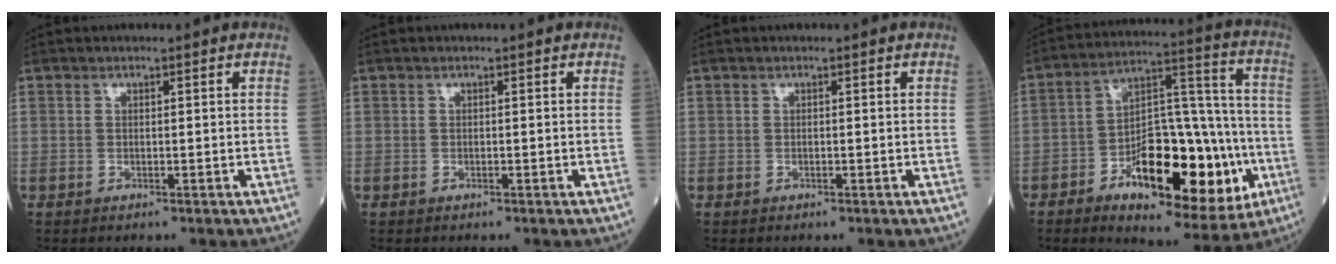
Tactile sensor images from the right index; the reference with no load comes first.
{"total": 0.0}
{"total": 0.0}
{"total": 21.7, "force": [-7.4, 8.4, 18.5], "torque": [-0.266, 0.022, -0.097]}